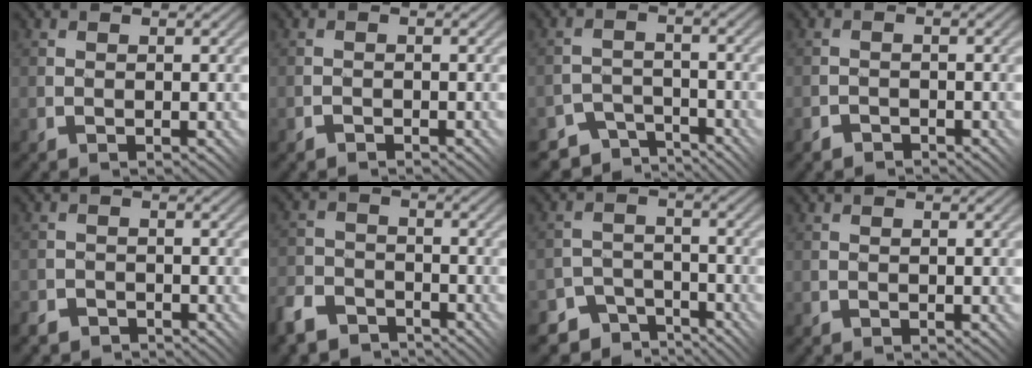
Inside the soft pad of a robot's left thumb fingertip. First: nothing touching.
{"total": 0.8, "force": [-0.7, 0.1, -0.1], "torque": [0.004, 0.006, -0.017]}
{"total": 4.5, "force": [-3.9, 2.1, 0.8], "torque": [-0.008, -0.006, -0.065]}
{"total": 1.5, "force": [-1.4, 0.5, 0.1], "torque": [0.001, 0.002, -0.032]}
{"total": 2.4, "force": [-2.2, 1.0, 0.1], "torque": [-0.003, 0.005, -0.043]}
{"total": 6.3, "force": [-5.1, 3.2, 1.9], "torque": [-0.045, -0.005, -0.111]}
{"total": 5.5, "force": [-4.7, 2.8, 0.8], "torque": [-0.009, -0.003, -0.080]}
{"total": 0.0}